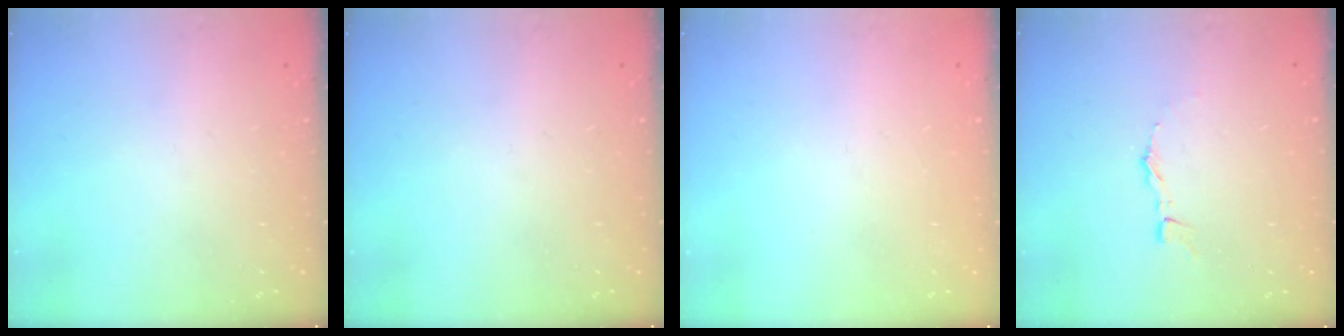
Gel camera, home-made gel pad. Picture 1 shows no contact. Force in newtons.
{"total": 0.0}
{"total": 0.0}
{"total": 2.5, "press": 2.5, "slide": 0.1}